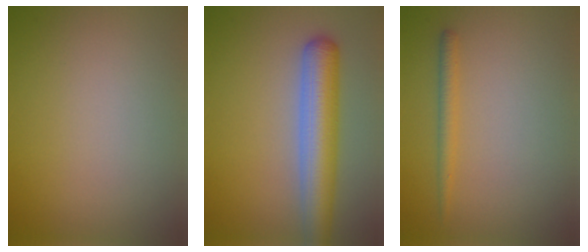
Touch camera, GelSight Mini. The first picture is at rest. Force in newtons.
{"total": 6.0, "press": 6.0, "slide": 0.3}
{"total": 1.4, "press": 1.4, "slide": 0.1}